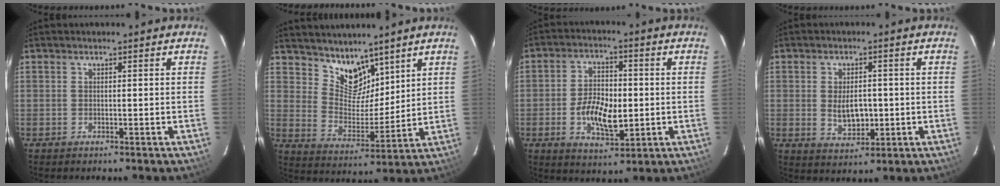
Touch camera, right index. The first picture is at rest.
{"total": 9.3, "force": [7.3, 4.9, 3.1], "torque": [-0.051, 0.003, 0.141]}
{"total": 9.7, "force": [-1.7, 5.2, 8.1], "torque": [-0.151, 0.006, -0.023]}
{"total": 6.2, "force": [-0.3, 3.8, 4.9], "torque": [-0.087, -0.002, 0.003]}